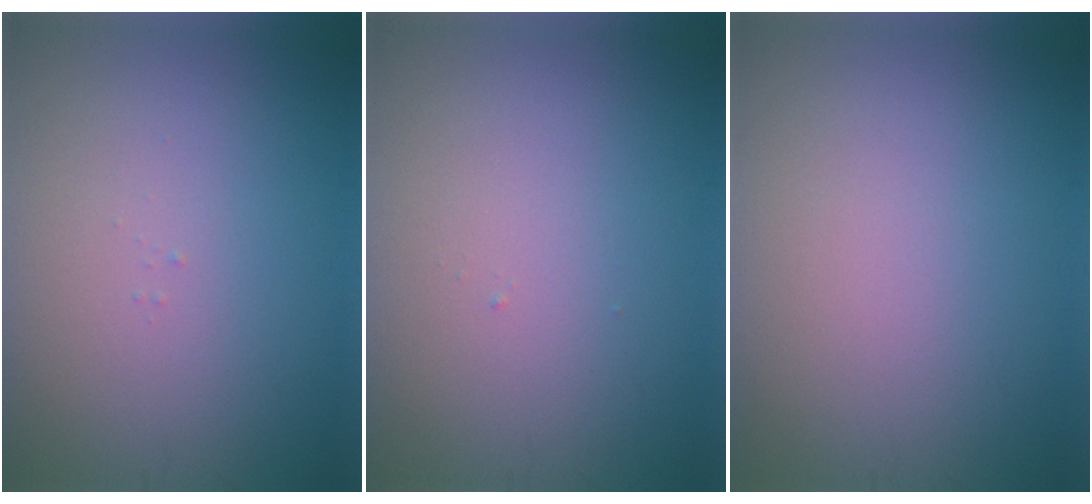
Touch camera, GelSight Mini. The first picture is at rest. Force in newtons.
{"total": 0.0}
{"total": 0.0}